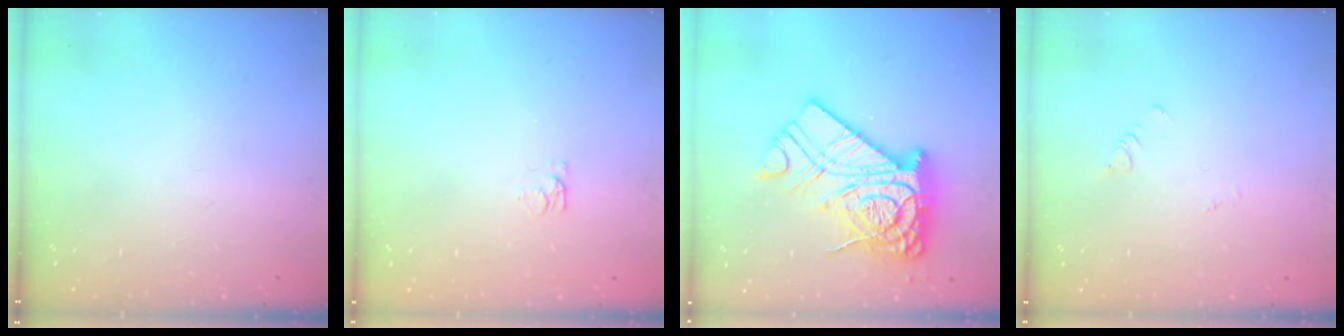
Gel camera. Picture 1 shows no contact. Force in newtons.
{"total": 4.1, "press": 4.1, "slide": 0.6}
{"total": 18.8, "press": 18.7, "slide": 1.5}
{"total": 1.9, "press": 1.9, "slide": 0.4}